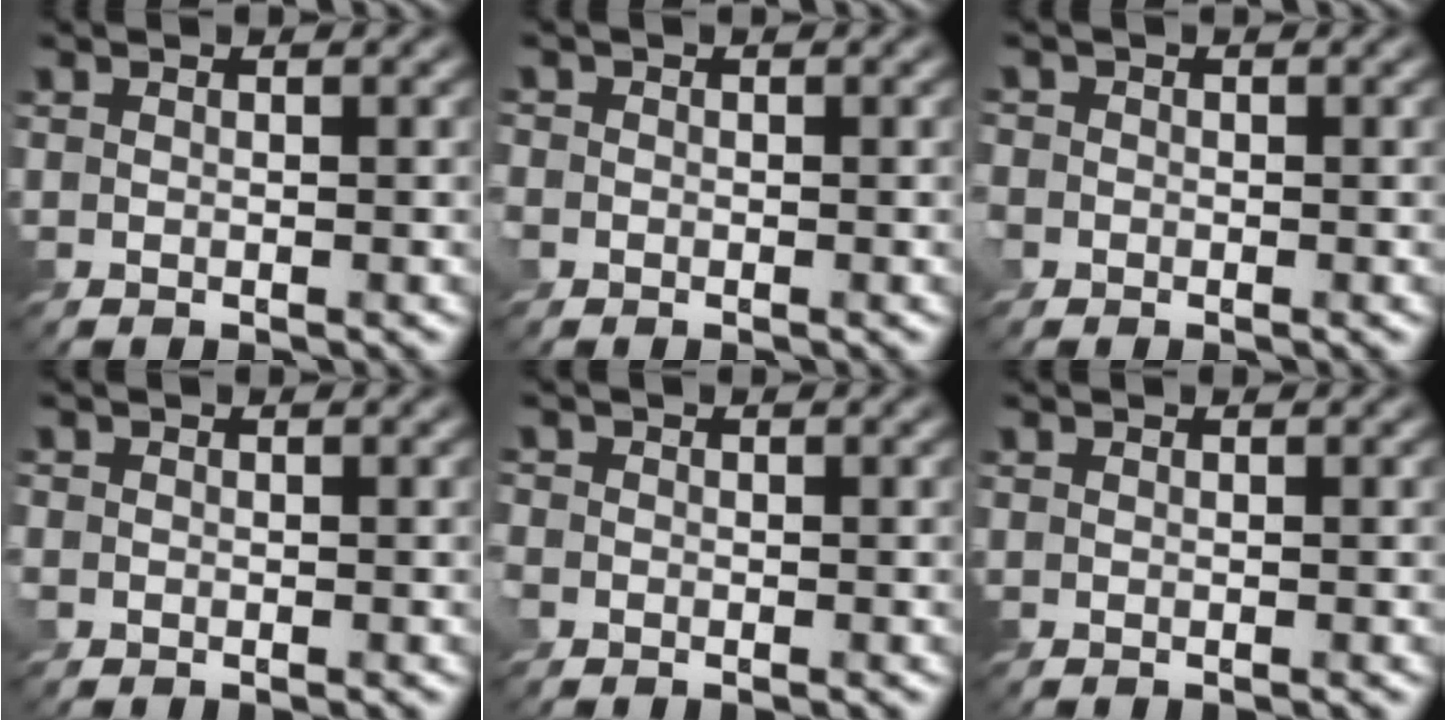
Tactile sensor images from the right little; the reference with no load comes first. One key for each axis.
{"total": 2.9, "fx": -0.7, "fy": 2.5, "fz": 1.2, "tx": -0.046, "ty": 0.006, "tz": -0.014}
{"total": 3.8, "fx": -1.1, "fy": 3.3, "fz": 1.6, "tx": -0.054, "ty": 0.009, "tz": -0.031}
{"total": 1.9, "fx": -0.3, "fy": 1.8, "fz": 0.7, "tx": -0.023, "ty": 0.001, "tz": -0.007}
{"total": 2.9, "fx": -0.9, "fy": 2.5, "fz": 1.2, "tx": -0.045, "ty": 0.005, "tz": -0.017}
{"total": 0.0}